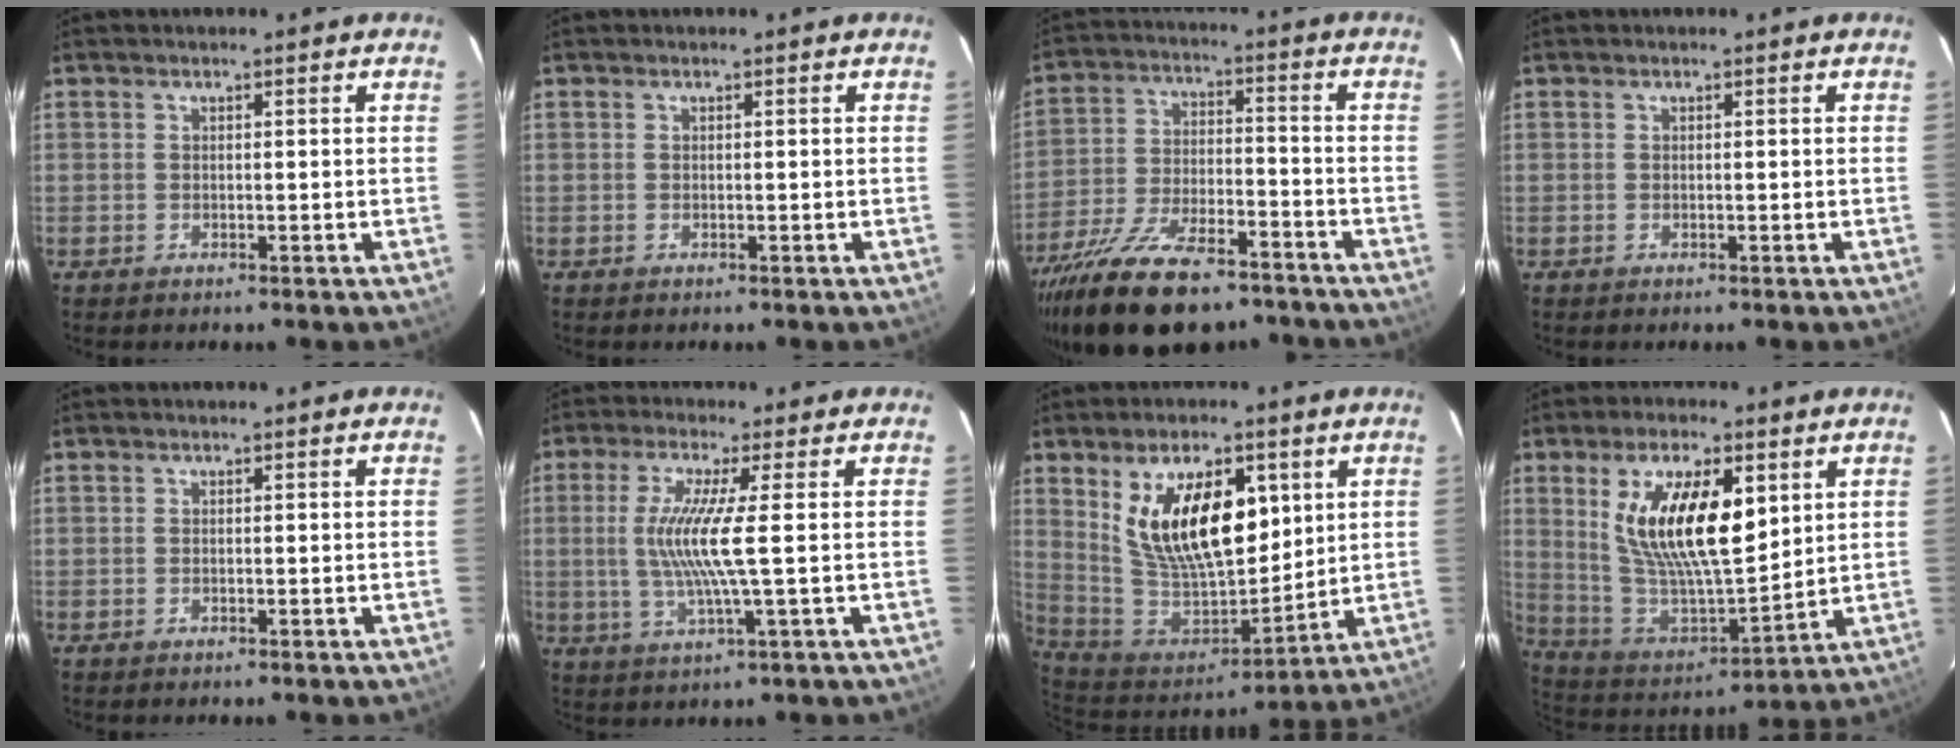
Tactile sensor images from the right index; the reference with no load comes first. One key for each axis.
{"total": 0.0}
{"total": 21.3, "fx": -16.1, "fy": 7.9, "fz": 11.5, "tx": -0.225, "ty": -0.032, "tz": -0.256}
{"total": 0.0}
{"total": 0.0}
{"total": 9.1, "fx": 0.3, "fy": -0.7, "fz": 9.1, "tx": -0.181, "ty": -0.009, "tz": 0.010}
{"total": 19.3, "fx": 6.7, "fy": 9.6, "fz": 15.3, "tx": -0.272, "ty": -0.002, "tz": 0.140}
{"total": 18.6, "fx": 6.2, "fy": 7.2, "fz": 16.0, "tx": -0.299, "ty": -0.004, "tz": 0.125}